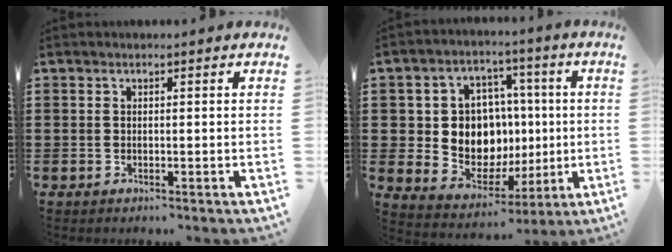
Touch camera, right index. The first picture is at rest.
{"total": 9.9, "force": [0.8, 8.7, 4.6], "torque": [-0.096, 0.006, 0.025]}